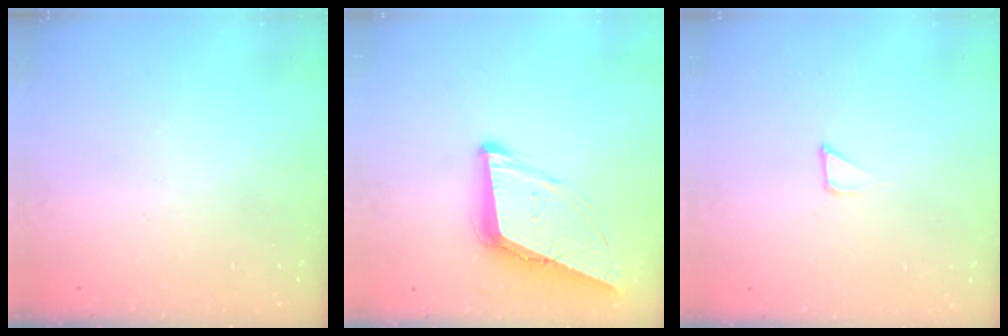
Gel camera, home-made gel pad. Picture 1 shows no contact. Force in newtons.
{"total": 10.3, "press": 9.6, "slide": 3.6}
{"total": 1.6, "press": 1.6, "slide": 0.1}